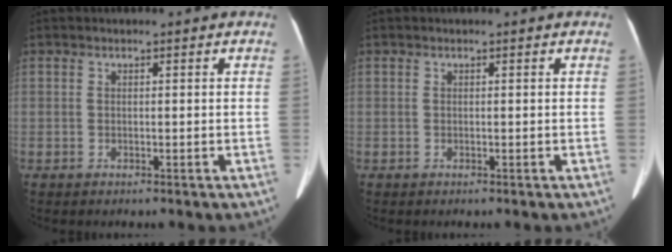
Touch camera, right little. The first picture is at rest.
{"total": 0.0}